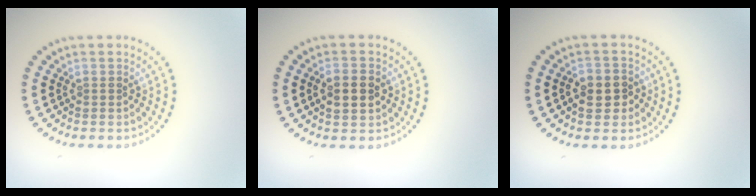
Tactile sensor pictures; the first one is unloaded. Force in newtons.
{"total": 2.9, "press": 2.9, "slide": 0.1}
{"total": 2.8, "press": 2.7, "slide": 0.6}